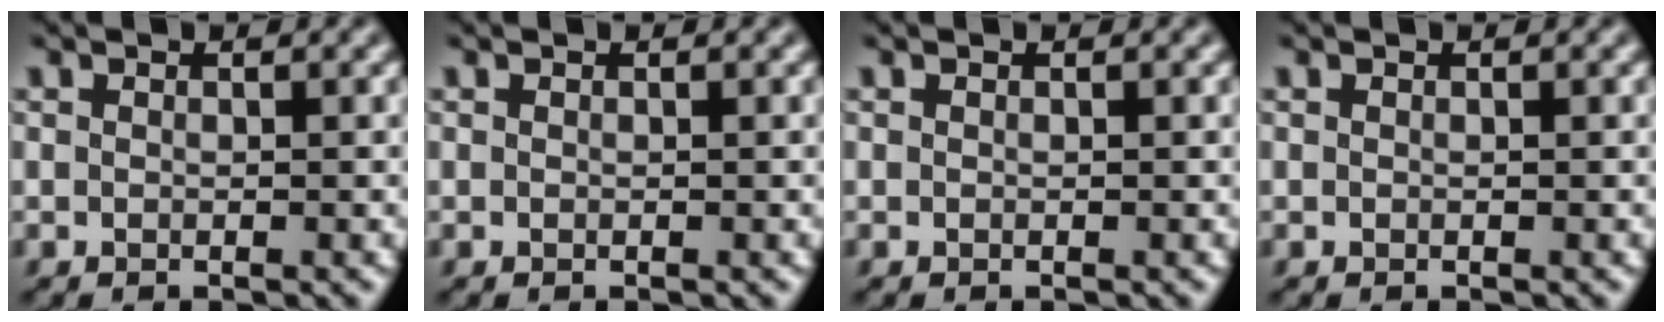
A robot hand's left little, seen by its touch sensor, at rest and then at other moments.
{"total": 0.0}
{"total": 0.0}
{"total": 0.0}